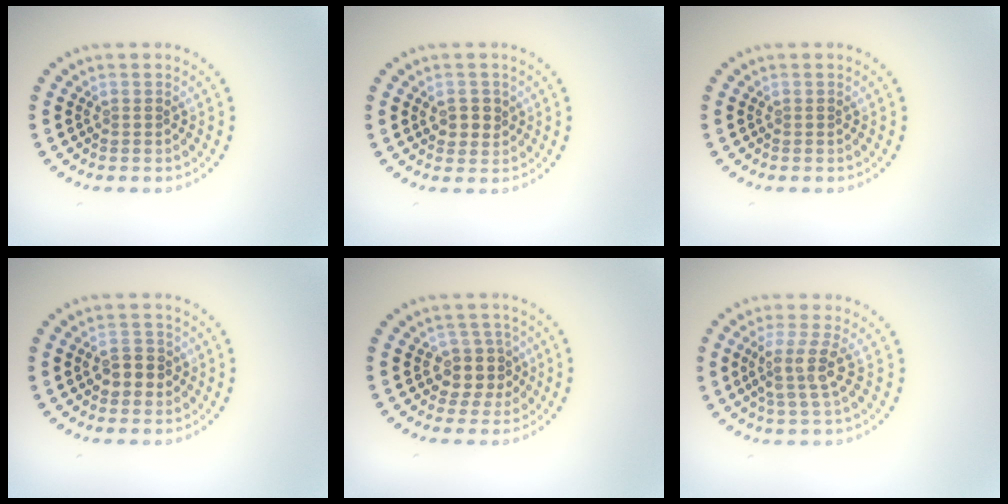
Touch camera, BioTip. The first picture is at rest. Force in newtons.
{"total": 2.1, "press": 2.1, "slide": 0.6}
{"total": 0.0}
{"total": 2.5, "press": 2.5, "slide": 0.4}
{"total": 3.0, "press": 2.5, "slide": 1.5}
{"total": 3.5, "press": 2.7, "slide": 2.2}